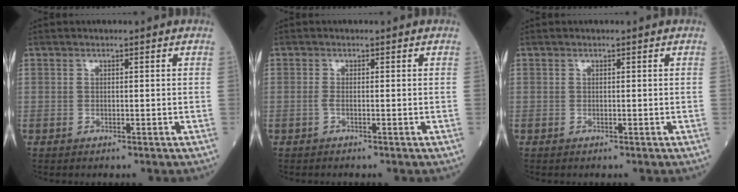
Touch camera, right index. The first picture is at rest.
{"total": 0.7, "force": [-0.3, -0.1, 0.6], "torque": [-0.013, 0.000, -0.010]}
{"total": 0.0}